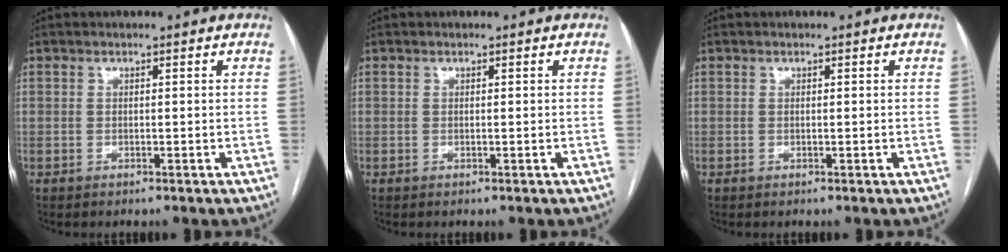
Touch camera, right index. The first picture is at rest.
{"total": 0.0}
{"total": 0.0}